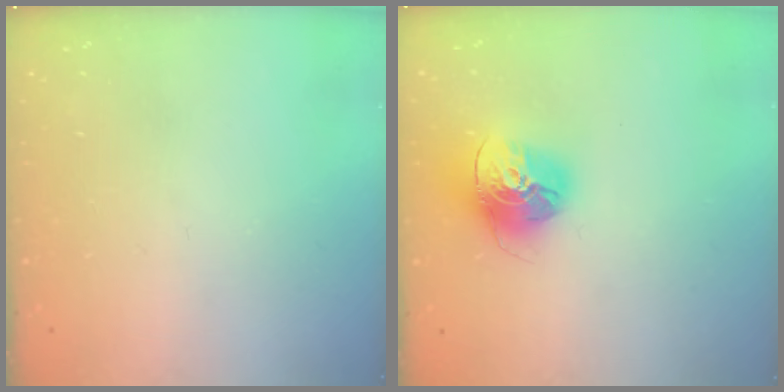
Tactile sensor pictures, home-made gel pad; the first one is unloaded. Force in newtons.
{"total": 16.4, "press": 16.3, "slide": 1.8}